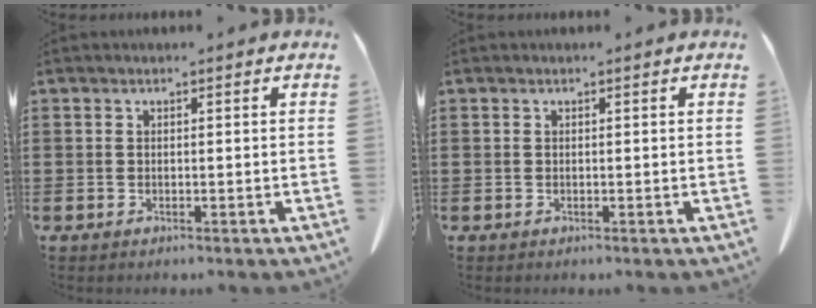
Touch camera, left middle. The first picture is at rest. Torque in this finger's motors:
{"motor_torque": [0.16, 0.03, 0.00, 0.00]}